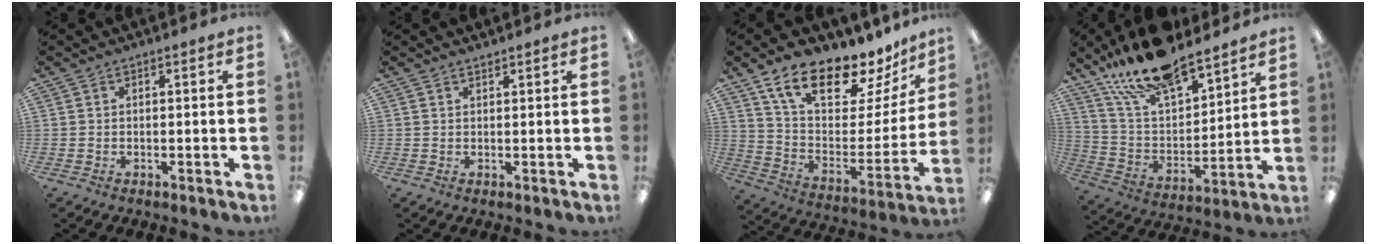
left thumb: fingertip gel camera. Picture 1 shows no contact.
{"total": 0.9, "force": [0.8, 0.1, 0.0], "torque": [-0.002, -0.001, 0.016]}
{"total": 18.4, "force": [14.3, 6.9, 9.2], "torque": [-0.162, -0.101, 0.251]}
{"total": 17.8, "force": [15.2, 5.1, 7.8], "torque": [-0.161, -0.092, 0.269]}